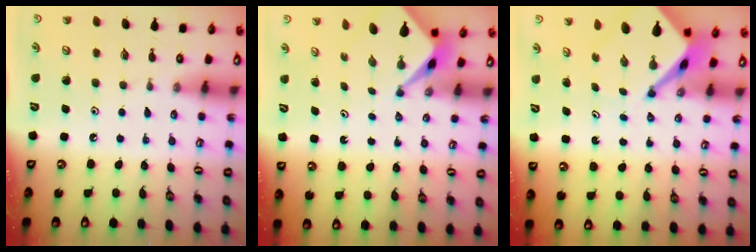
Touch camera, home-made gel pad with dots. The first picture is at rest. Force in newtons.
{"total": 2.4, "press": 2.4, "slide": 0.2}
{"total": 6.1, "press": 6.1, "slide": 0.4}